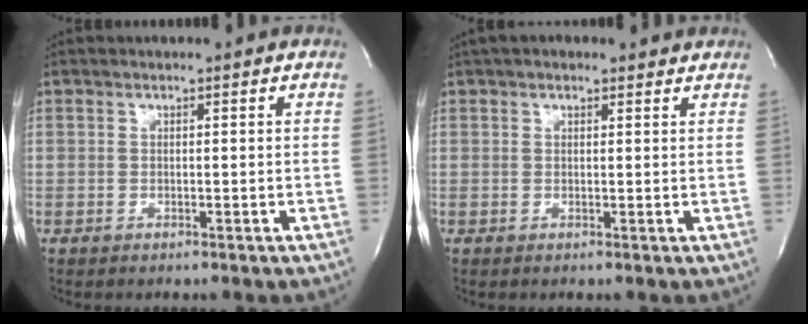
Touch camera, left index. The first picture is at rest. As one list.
[{"total": 3.7, "force": [2.8, 1.8, 1.7], "torque": [-0.021, 0.027, 0.037]}]